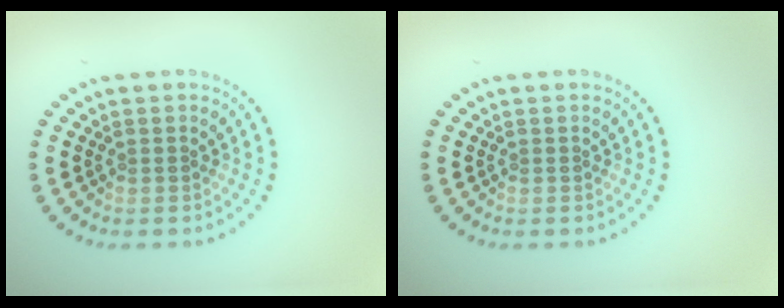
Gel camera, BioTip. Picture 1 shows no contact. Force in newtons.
{"total": 0.0}